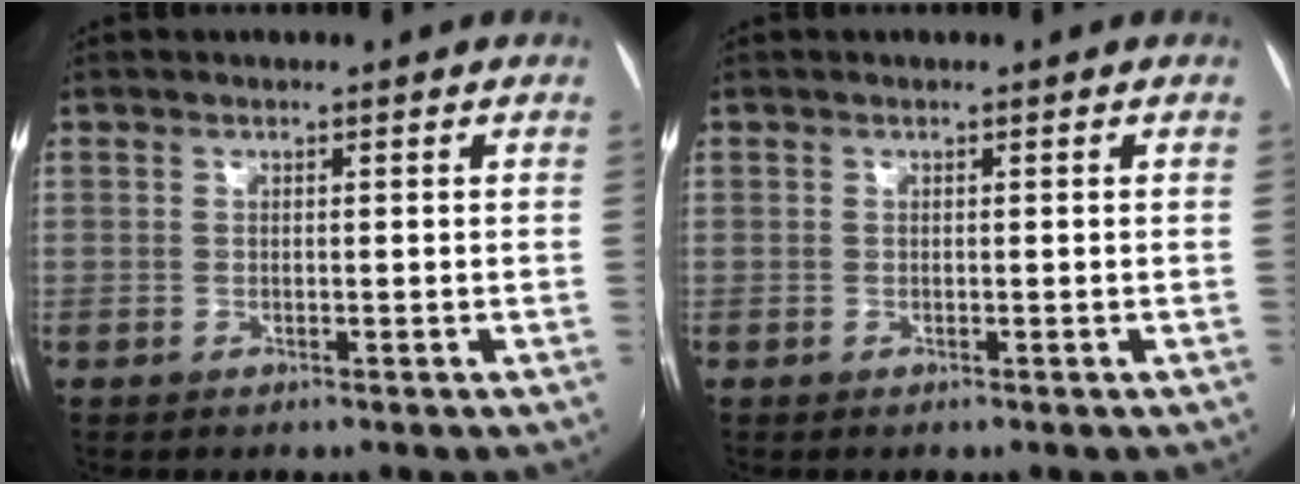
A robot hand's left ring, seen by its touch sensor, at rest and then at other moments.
{"total": 0.0}